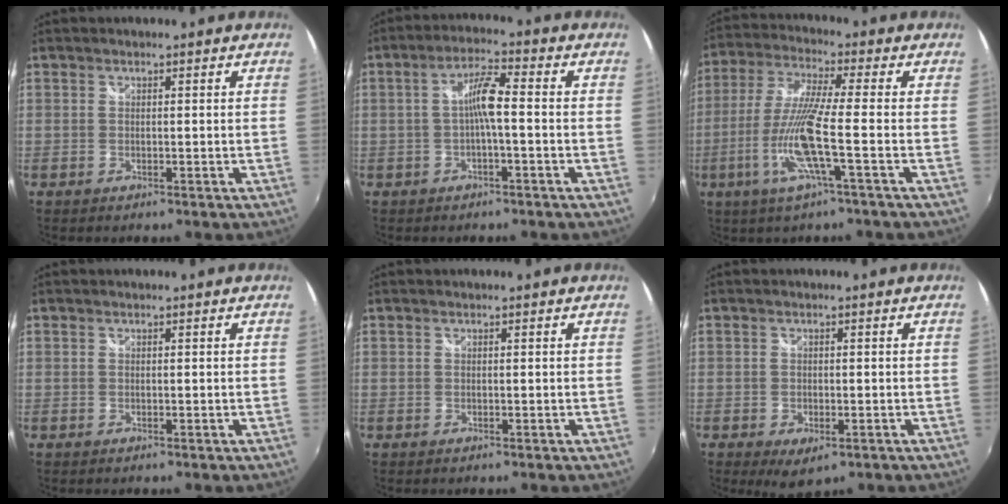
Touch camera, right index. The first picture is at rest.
{"total": 5.2, "force": [-0.9, 0.4, 5.1], "torque": [-0.103, 0.013, -0.017]}
{"total": 11.2, "force": [-3.8, -0.7, 10.5], "torque": [-0.216, -0.008, -0.070]}
{"total": 0.0}
{"total": 0.0}
{"total": 4.6, "force": [-2.3, 2.5, 3.1], "torque": [-0.062, -0.019, -0.033]}